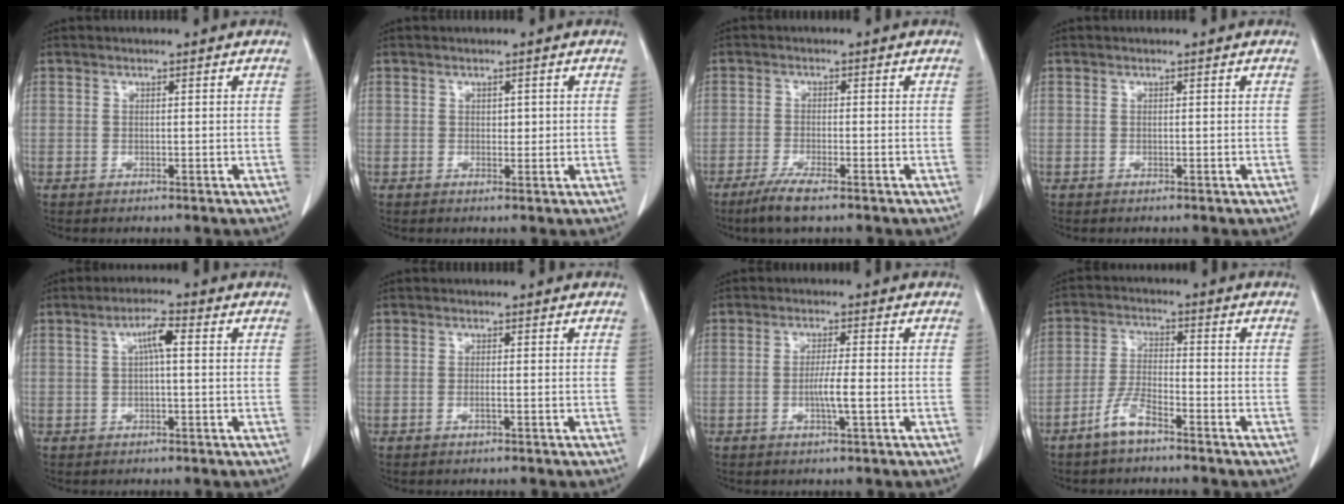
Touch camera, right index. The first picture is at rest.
{"total": 1.3, "force": [0.2, 0.9, 1.0], "torque": [-0.010, 0.000, 0.004]}
{"total": 4.4, "force": [-3.1, 0.4, 3.1], "torque": [-0.062, -0.011, -0.056]}
{"total": 0.0}
{"total": 3.6, "force": [0.7, 0.5, 3.5], "torque": [-0.065, 0.009, 0.010]}
{"total": 0.7, "force": [-0.2, -0.1, 0.6], "torque": [-0.010, 0.002, -0.003]}
{"total": 3.5, "force": [-0.8, -0.2, 3.4], "torque": [-0.060, -0.002, -0.013]}
{"total": 5.4, "force": [-3.9, 1.1, 3.5], "torque": [-0.080, -0.002, -0.077]}